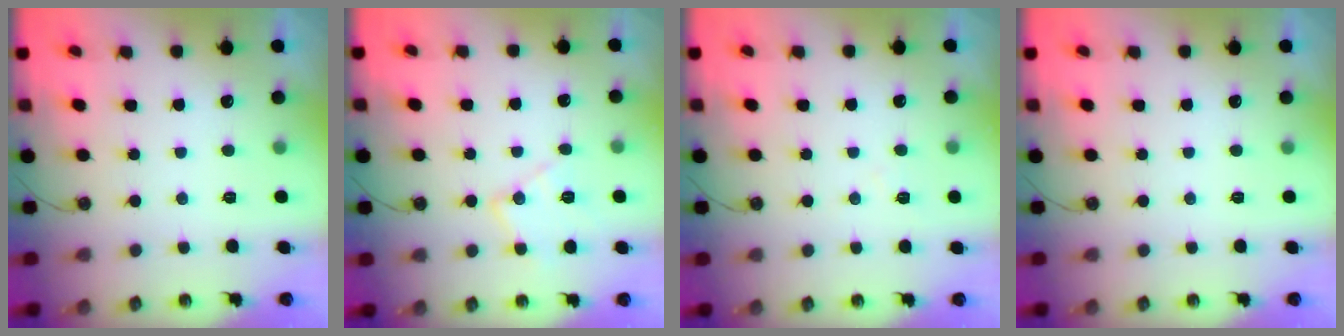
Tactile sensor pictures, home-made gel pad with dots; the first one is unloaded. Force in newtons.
{"total": 11.1, "press": 11.1, "slide": 0.6}
{"total": 3.6, "press": 3.5, "slide": 0.6}
{"total": 0.0}